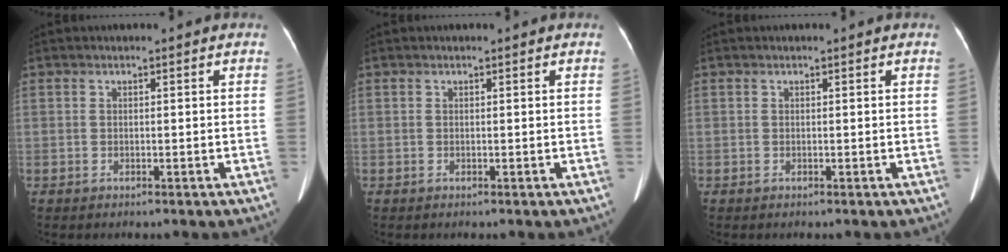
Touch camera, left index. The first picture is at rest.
{"total": 0.0}
{"total": 0.0}